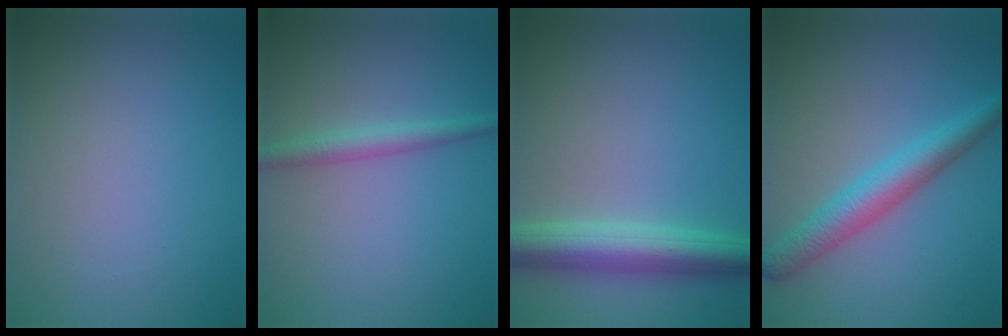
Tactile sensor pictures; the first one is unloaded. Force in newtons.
{"total": 2.1, "press": 2.1, "slide": 0.0}
{"total": 5.5, "press": 5.5, "slide": 0.2}
{"total": 4.2, "press": 4.2, "slide": 0.1}